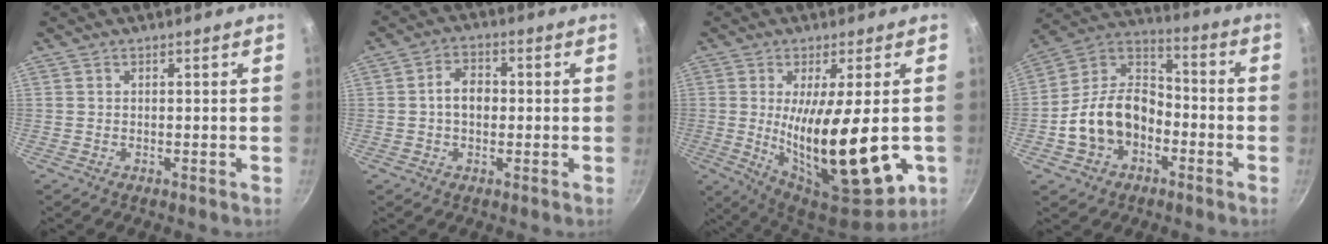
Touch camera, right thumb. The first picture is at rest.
{"total": 5.4, "force": [-0.2, 3.9, 3.7], "torque": [-0.042, 0.016, -0.009]}
{"total": 21.3, "force": [-2.6, 6.8, 20.0], "torque": [-0.303, -0.025, -0.025]}
{"total": 15.6, "force": [-4.8, 11.3, 9.6], "torque": [-0.147, 0.055, -0.099]}